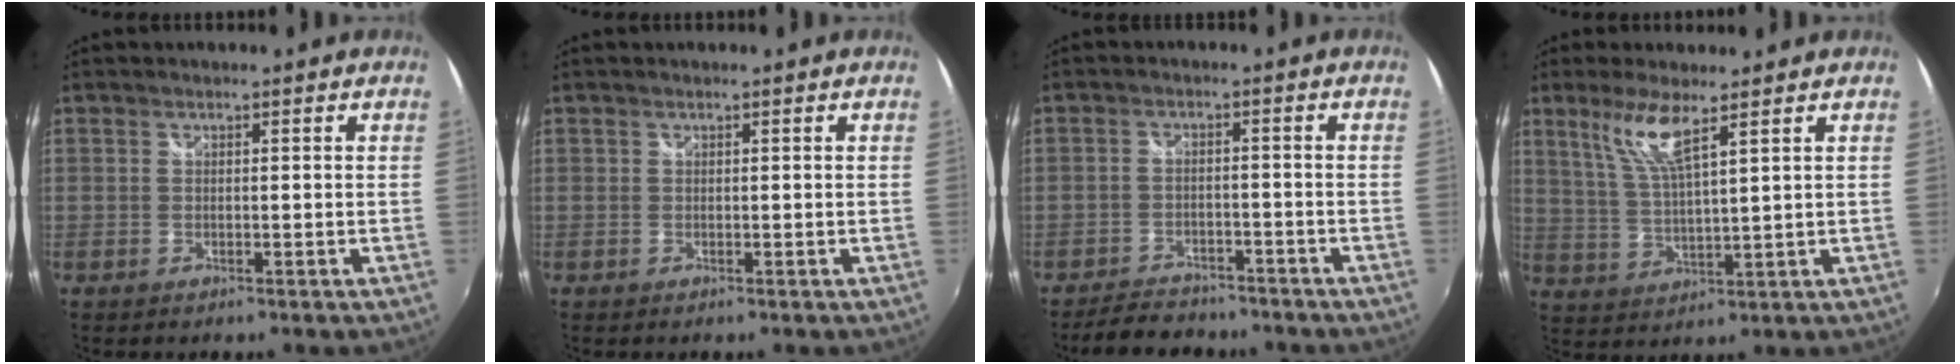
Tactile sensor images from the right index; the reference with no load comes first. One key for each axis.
{"total": 0.0}
{"total": 7.9, "fx": -6.8, "fy": 3.4, "fz": 2.3, "tx": -0.067, "ty": 0.006, "tz": -0.100}
{"total": 7.5, "fx": 4.6, "fy": 0.8, "fz": 5.9, "tx": -0.124, "ty": -0.005, "tz": 0.098}